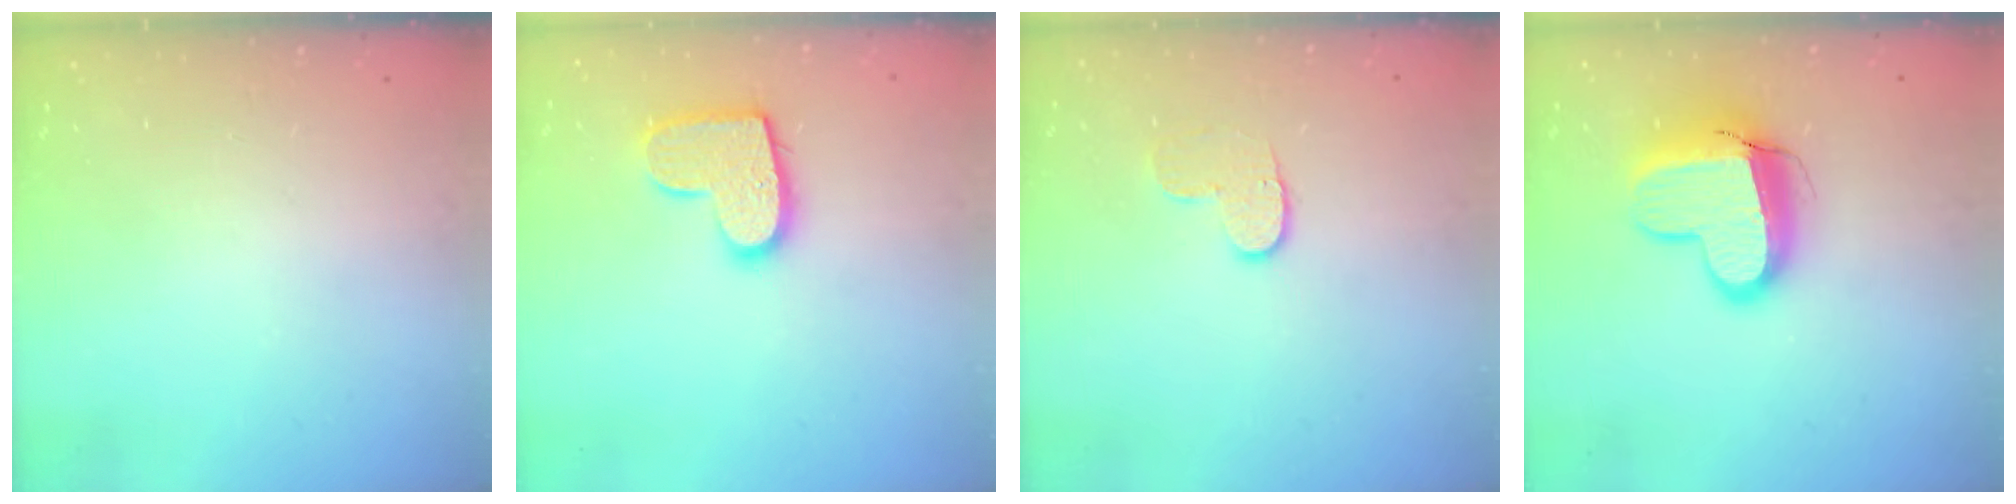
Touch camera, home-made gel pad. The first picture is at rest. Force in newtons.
{"total": 12.7, "press": 12.7, "slide": 0.7}
{"total": 6.3, "press": 6.3, "slide": 0.7}
{"total": 13.4, "press": 13.3, "slide": 1.3}